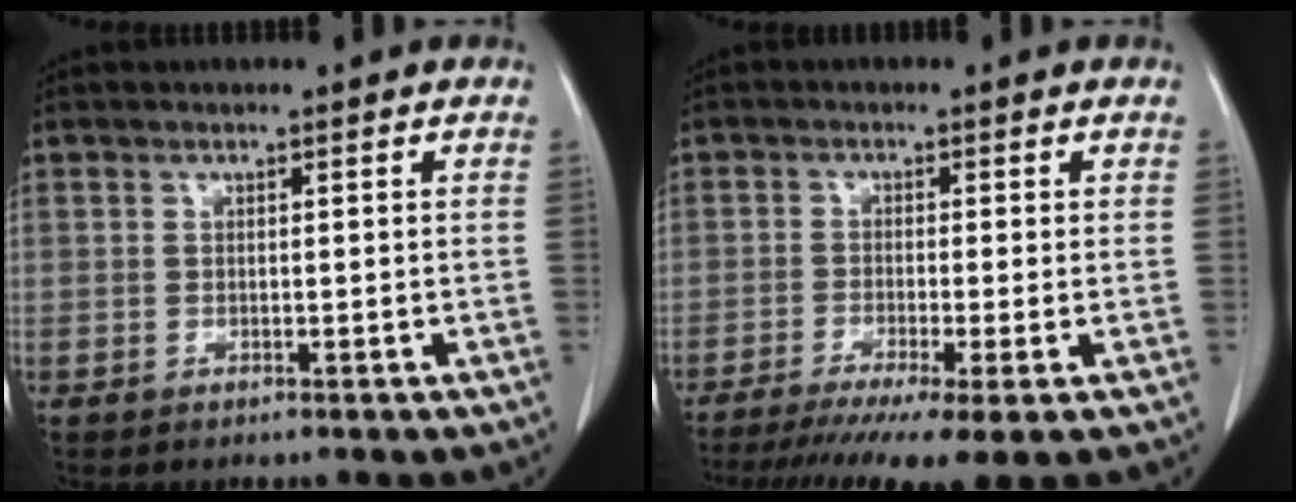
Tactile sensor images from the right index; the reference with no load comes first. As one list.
[{"total": 10.8, "force": [-7.6, 0.3, 7.7], "torque": [-0.119, -0.022, -0.120]}]